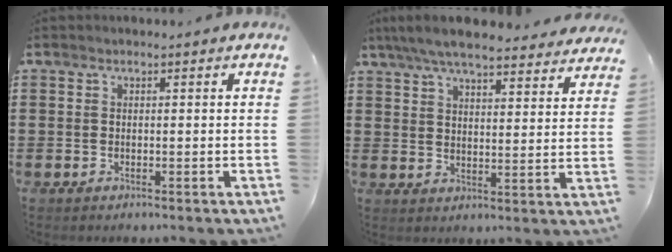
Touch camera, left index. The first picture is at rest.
{"total": 6.8, "force": [6.3, 0.5, 2.6], "torque": [-0.074, -0.026, 0.112]}